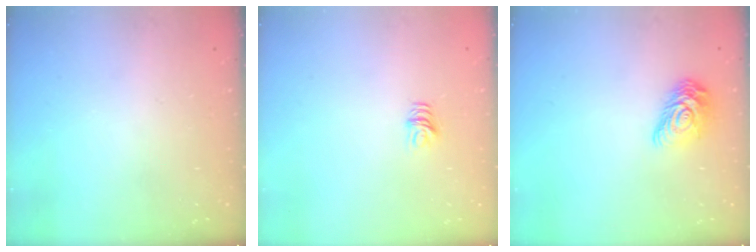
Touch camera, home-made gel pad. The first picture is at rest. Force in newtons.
{"total": 5.1, "press": 5.1, "slide": 0.5}
{"total": 11.2, "press": 11.2, "slide": 0.3}